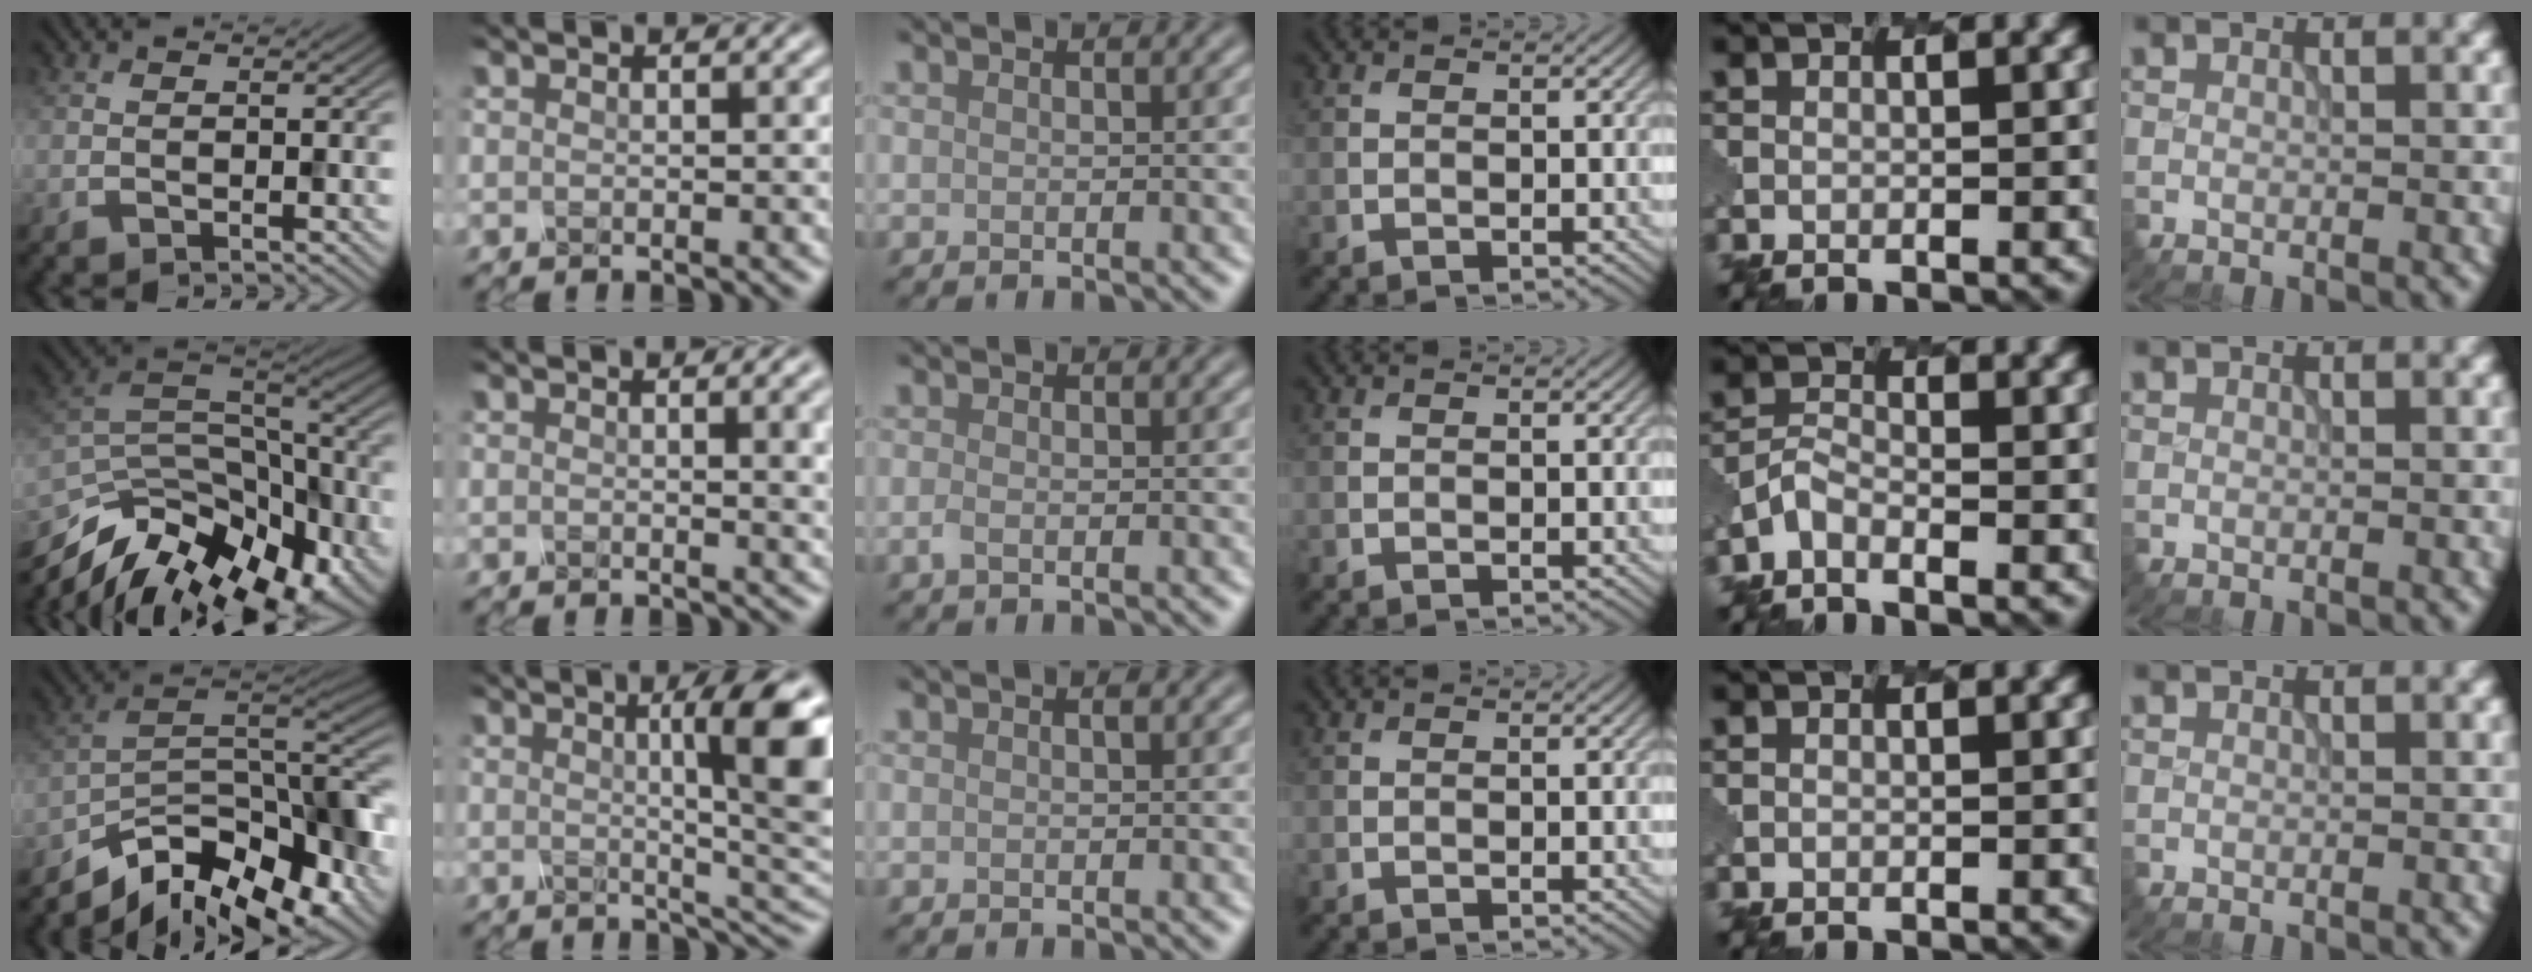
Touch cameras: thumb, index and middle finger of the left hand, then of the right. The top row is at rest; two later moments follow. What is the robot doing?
{"motion": "twist", "object": "rubiks cube"}